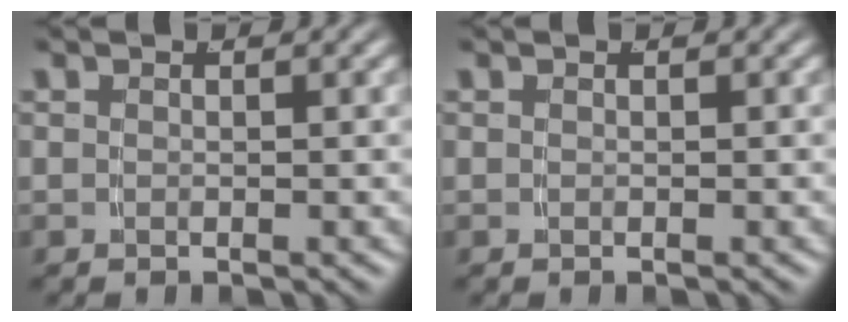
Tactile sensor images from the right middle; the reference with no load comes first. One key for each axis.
{"total": 0.0}